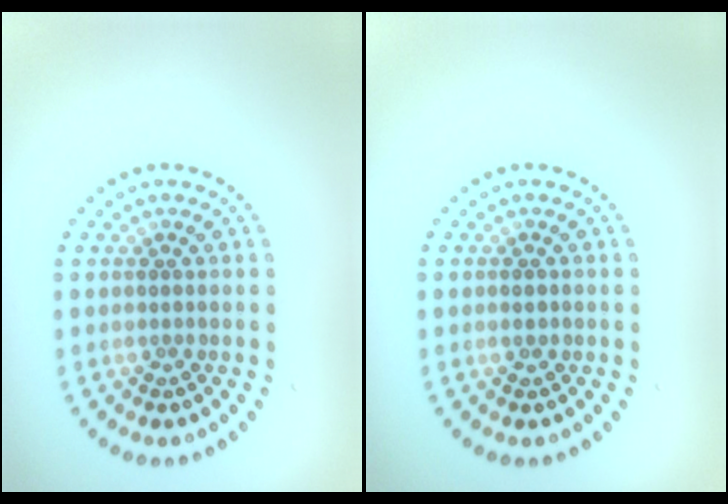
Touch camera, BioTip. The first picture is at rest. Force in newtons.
{"total": 1.1, "press": 1.1, "slide": 0.0}